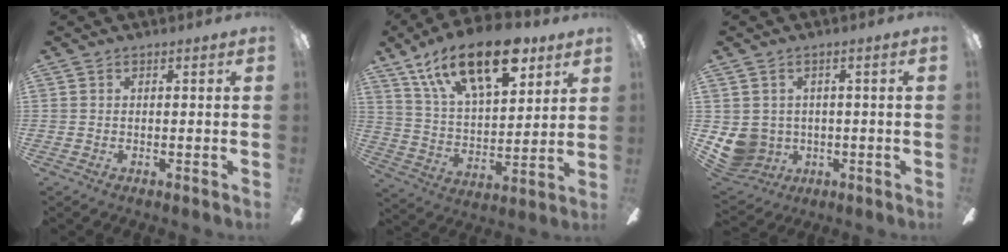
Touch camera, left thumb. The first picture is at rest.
{"total": 21.7, "force": [12.9, 10.0, 14.2], "torque": [-0.234, -0.054, 0.223]}
{"total": 6.6, "force": [-0.2, 6.3, 1.7], "torque": [-0.074, -0.009, -0.001]}